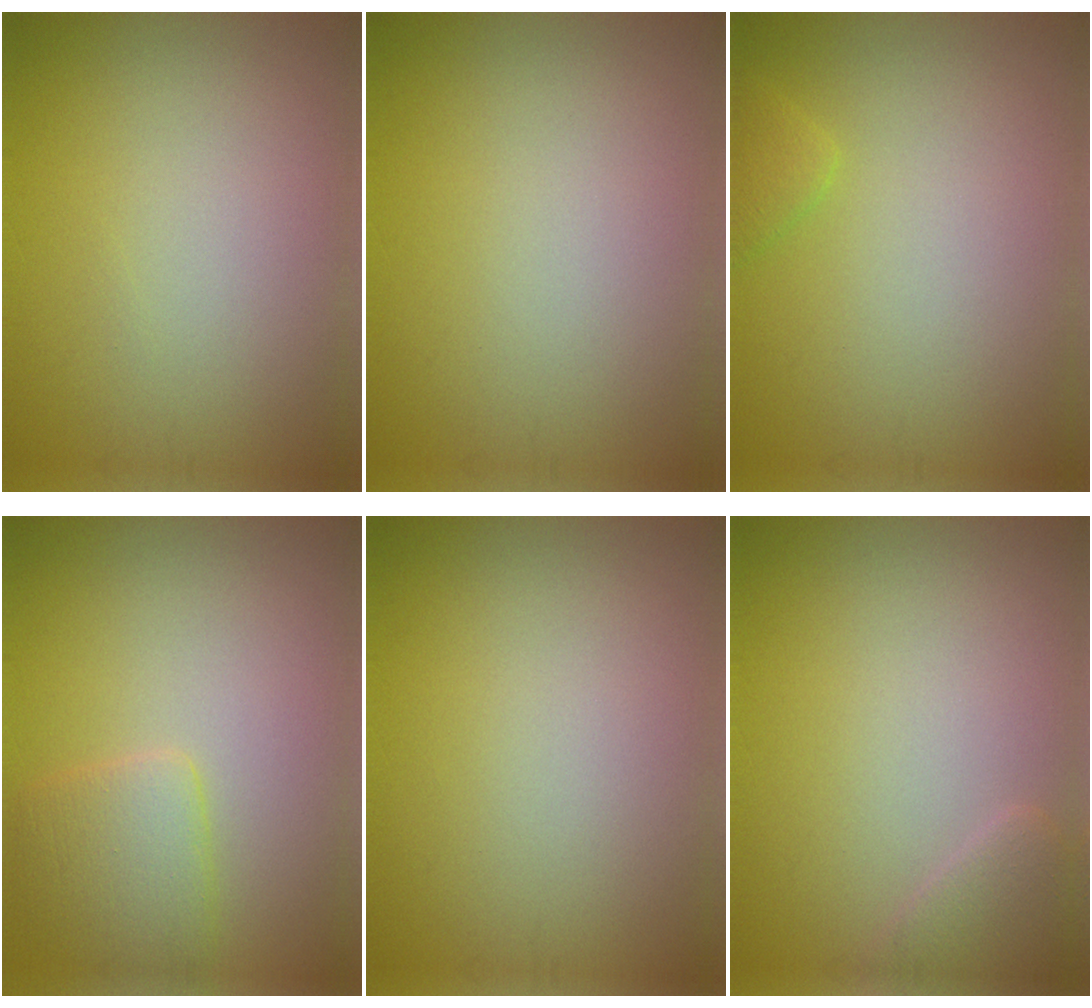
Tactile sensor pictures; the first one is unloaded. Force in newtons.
{"total": 0.0}
{"total": 1.3, "press": 1.3, "slide": 0.1}
{"total": 3.0, "press": 3.0, "slide": 0.2}
{"total": 0.0}
{"total": 2.0, "press": 2.0, "slide": 0.2}